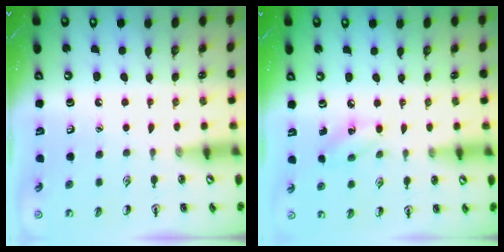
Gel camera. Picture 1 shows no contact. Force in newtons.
{"total": 5.4, "press": 5.1, "slide": 1.5}